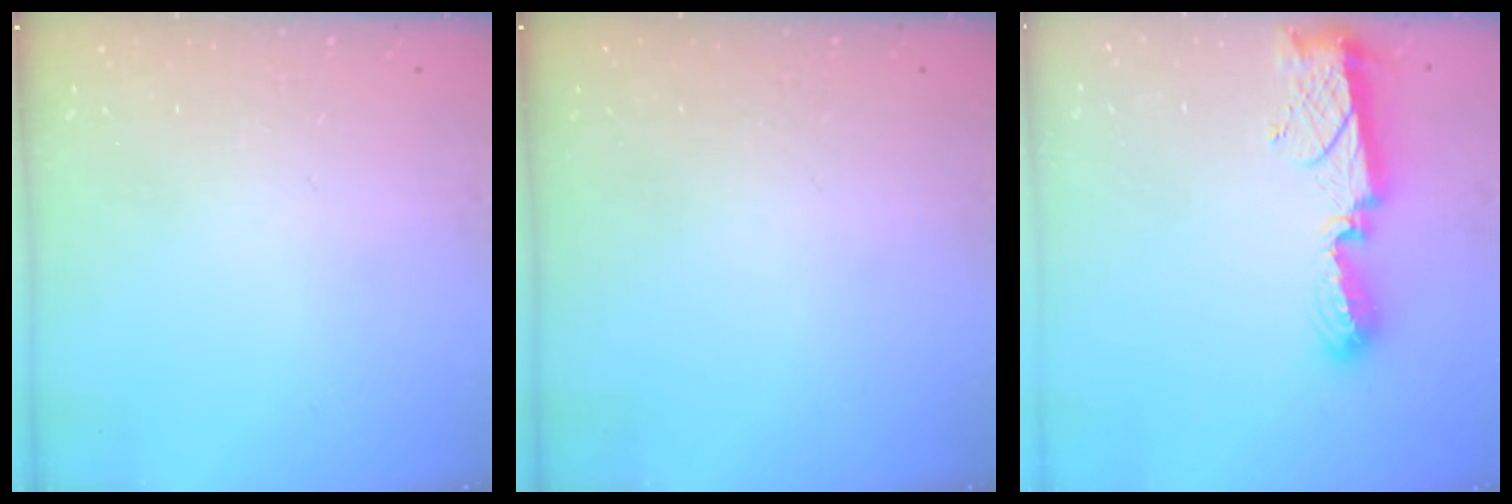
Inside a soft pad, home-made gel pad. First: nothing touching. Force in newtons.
{"total": 0.0}
{"total": 9.4, "press": 9.4, "slide": 0.8}